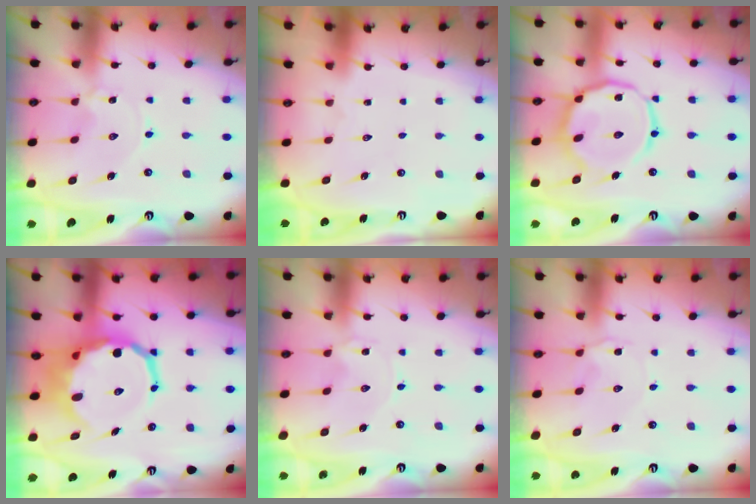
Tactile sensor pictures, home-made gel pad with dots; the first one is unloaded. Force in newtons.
{"total": 1.6, "press": 1.6, "slide": 0.1}
{"total": 15.7, "press": 15.7, "slide": 1.0}
{"total": 15.0, "press": 14.5, "slide": 3.6}
{"total": 0.0}
{"total": 2.7, "press": 2.6, "slide": 0.4}